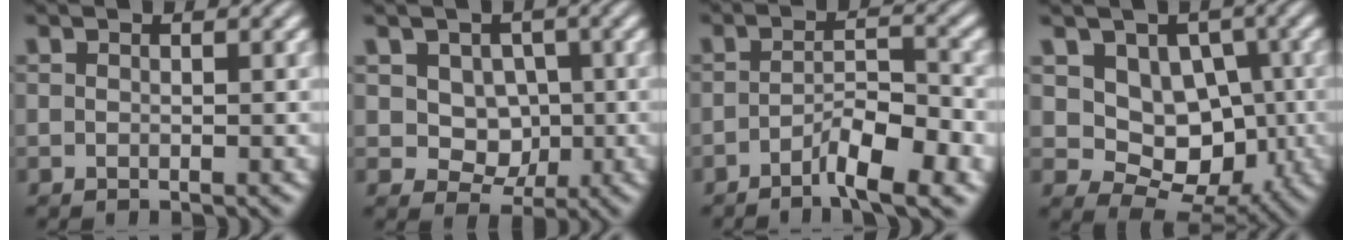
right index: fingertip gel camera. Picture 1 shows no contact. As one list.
[{"total": 5.6, "force": [0.3, 5.0, 2.5], "torque": [-0.035, -0.022, 0.008]}, {"total": 4.7, "force": [-3.1, 0.7, 3.5], "torque": [-0.041, -0.008, -0.049]}, {"total": 9.5, "force": [-0.5, 7.6, 5.6], "torque": [-0.110, -0.045, 0.002]}]